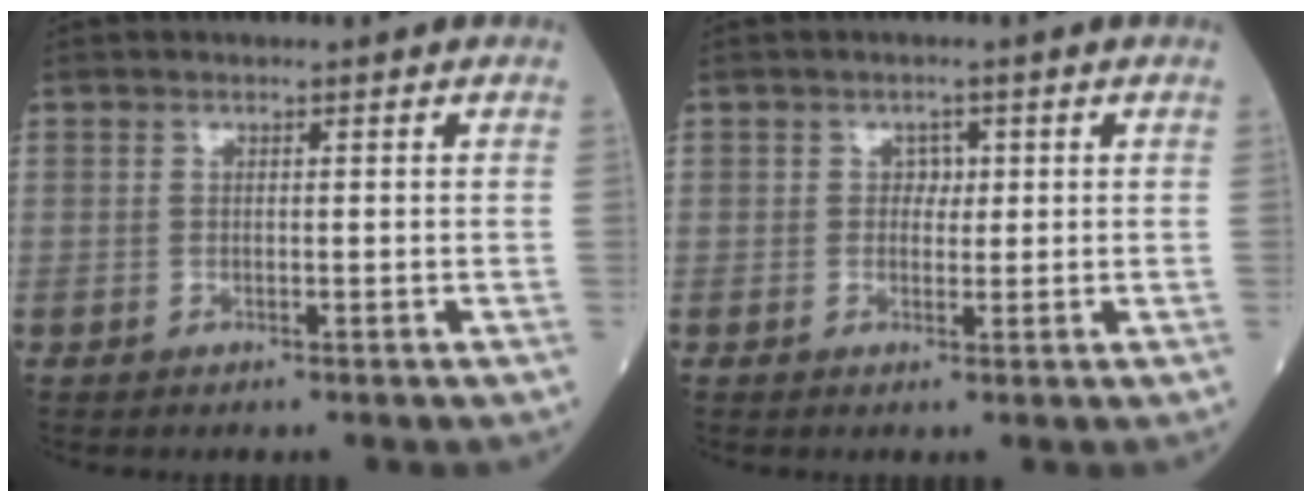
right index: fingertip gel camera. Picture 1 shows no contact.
{"total": 1.6, "force": [0.3, 1.3, 0.9], "torque": [-0.005, 0.001, 0.002]}